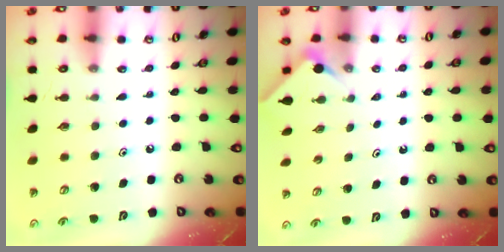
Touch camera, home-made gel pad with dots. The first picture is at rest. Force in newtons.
{"total": 2.7, "press": 2.7, "slide": 0.4}